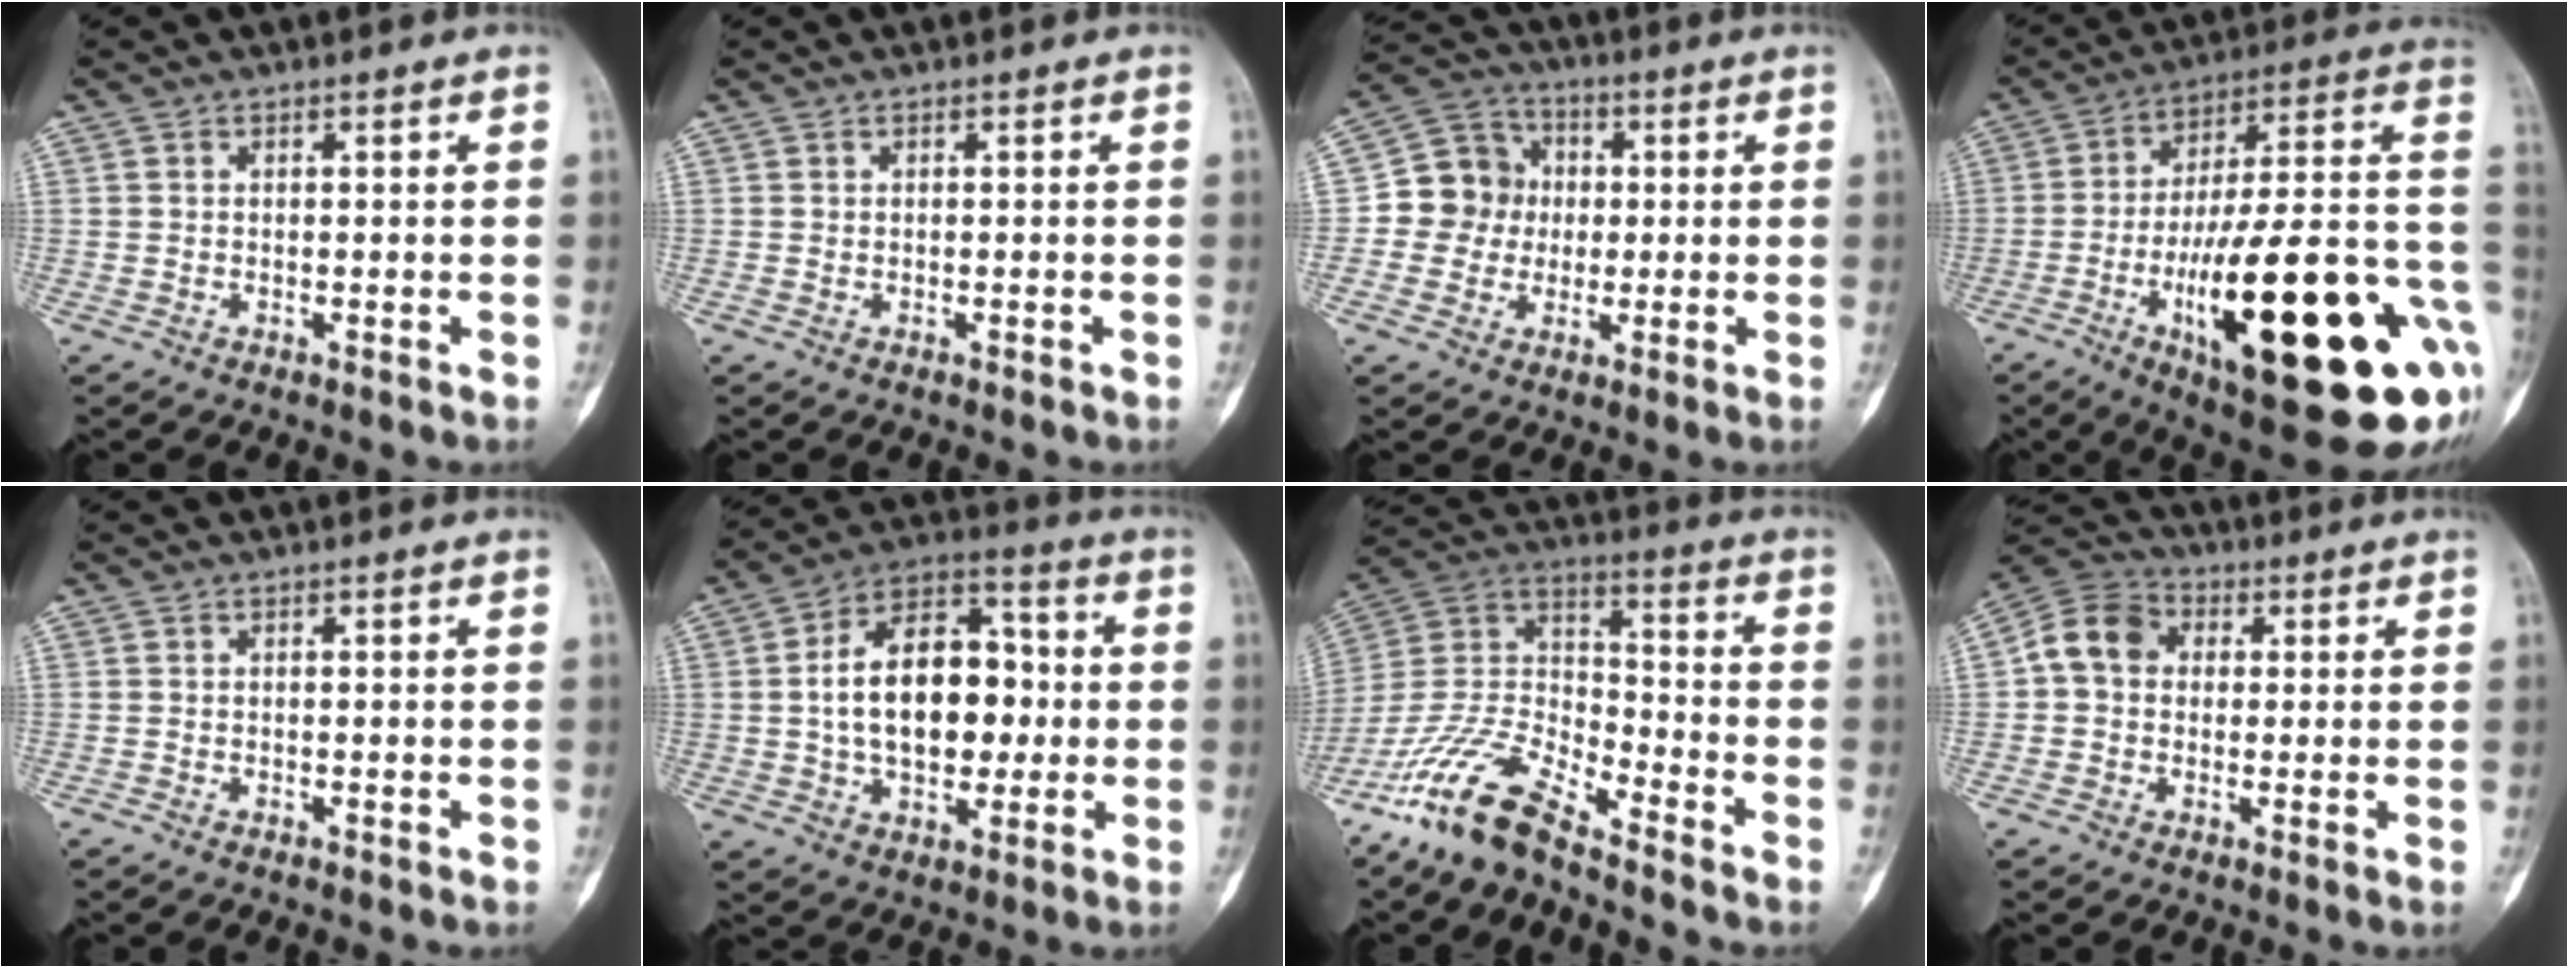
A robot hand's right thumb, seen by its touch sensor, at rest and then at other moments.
{"total": 0.0}
{"total": 9.8, "force": [-0.1, 9.1, 3.5], "torque": [-0.022, 0.022, -0.012]}
{"total": 34.5, "force": [-9.8, 9.9, 31.6], "torque": [-0.413, 0.014, -0.141]}
{"total": 0.0}
{"total": 17.8, "force": [0.1, 11.2, 13.8], "torque": [-0.190, 0.032, -0.001]}
{"total": 14.4, "force": [-11.4, 3.9, 7.8], "torque": [-0.159, 0.069, -0.231]}
{"total": 8.7, "force": [0.9, 7.1, 4.9], "torque": [-0.080, 0.024, 0.001]}